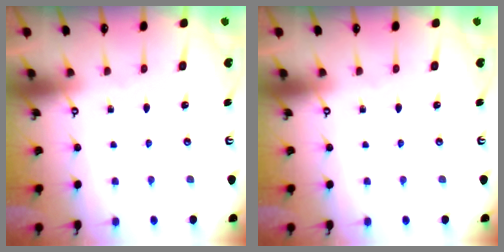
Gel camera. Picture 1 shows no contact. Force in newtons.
{"total": 0.0}